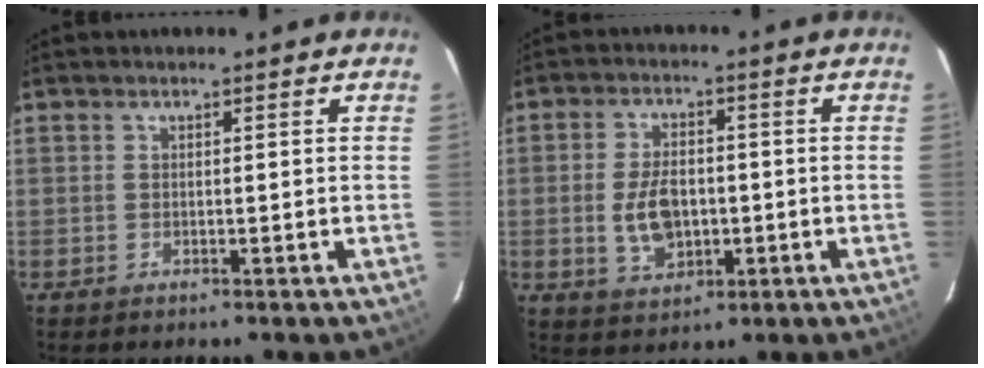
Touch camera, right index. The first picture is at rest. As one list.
[{"total": 8.2, "force": [-1.1, 5.0, 6.4], "torque": [-0.128, 0.003, -0.010]}]